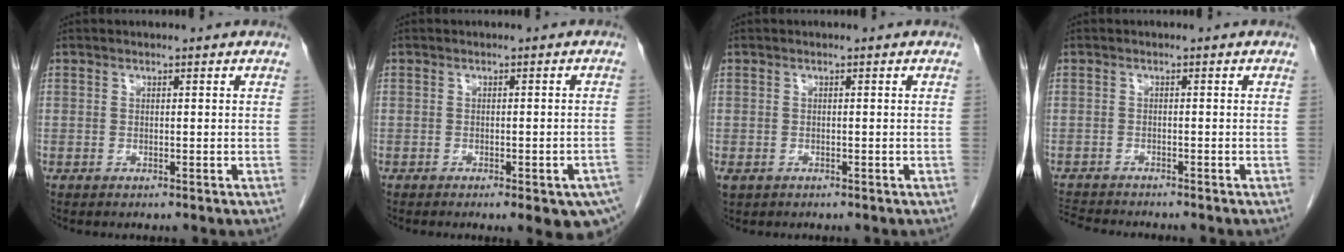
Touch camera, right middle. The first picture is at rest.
{"total": 8.5, "force": [-5.6, 2.1, 6.1], "torque": [-0.051, -0.002, -0.067]}
{"total": 1.4, "force": [-0.9, 0.9, 0.7], "torque": [-0.017, -0.001, -0.007]}
{"total": 5.4, "force": [-5.3, 0.3, 1.4], "torque": [-0.024, -0.015, -0.088]}